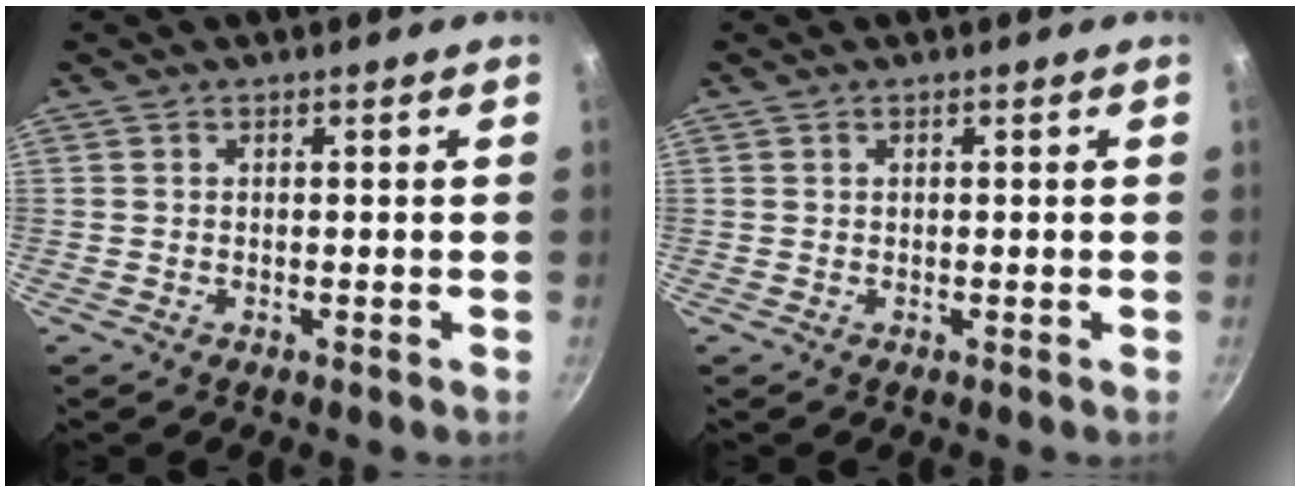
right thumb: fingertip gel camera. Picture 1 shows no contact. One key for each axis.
{"total": 0.0}